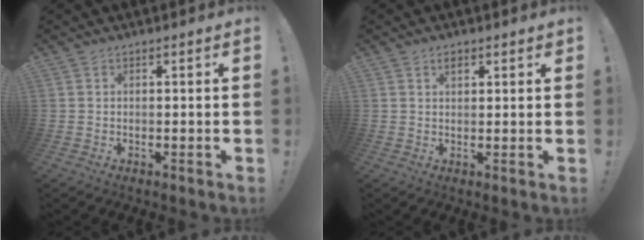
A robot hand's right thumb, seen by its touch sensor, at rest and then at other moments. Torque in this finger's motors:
{"motor_torque": [0.24, 0.65, -0.28, 0.19, 0.00]}